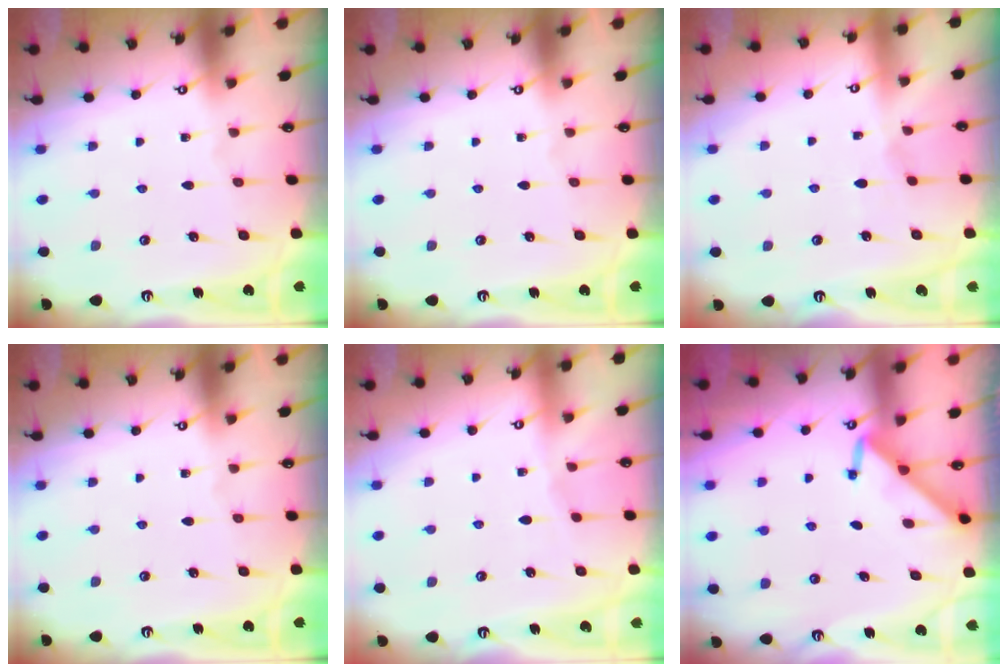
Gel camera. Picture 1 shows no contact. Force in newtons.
{"total": 0.0}
{"total": 2.5, "press": 2.4, "slide": 0.5}
{"total": 0.0}
{"total": 2.4, "press": 2.4, "slide": 0.4}
{"total": 4.0, "press": 4.0, "slide": 0.5}